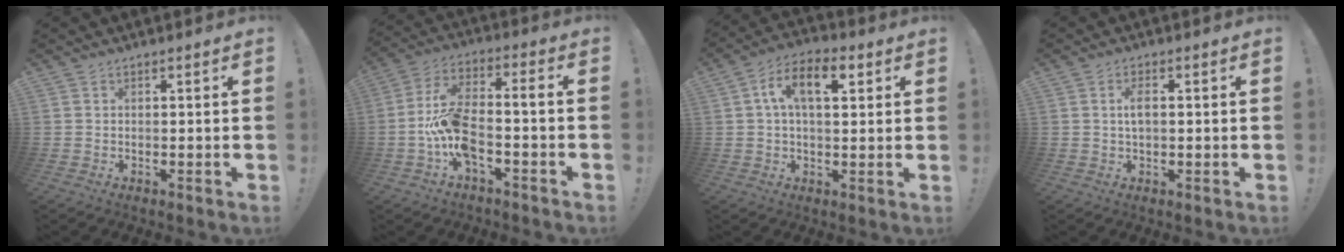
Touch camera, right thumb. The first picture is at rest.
{"total": 12.6, "force": [-4.7, 4.8, 10.7], "torque": [-0.221, 0.019, -0.084]}
{"total": 10.5, "force": [2.9, 5.4, 8.5], "torque": [-0.137, 0.011, 0.049]}
{"total": 3.2, "force": [0.3, 1.4, 2.9], "torque": [-0.053, 0.005, 0.002]}